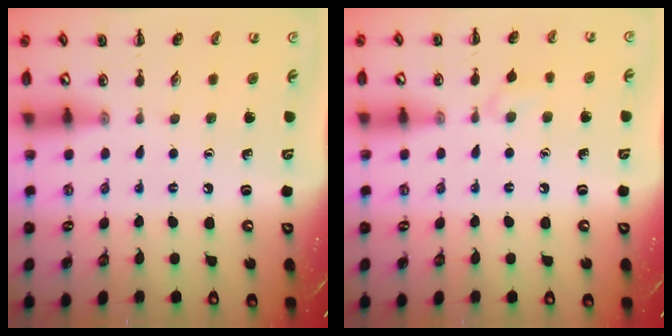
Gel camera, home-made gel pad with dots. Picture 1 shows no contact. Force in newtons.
{"total": 4.7, "press": 4.4, "slide": 1.6}